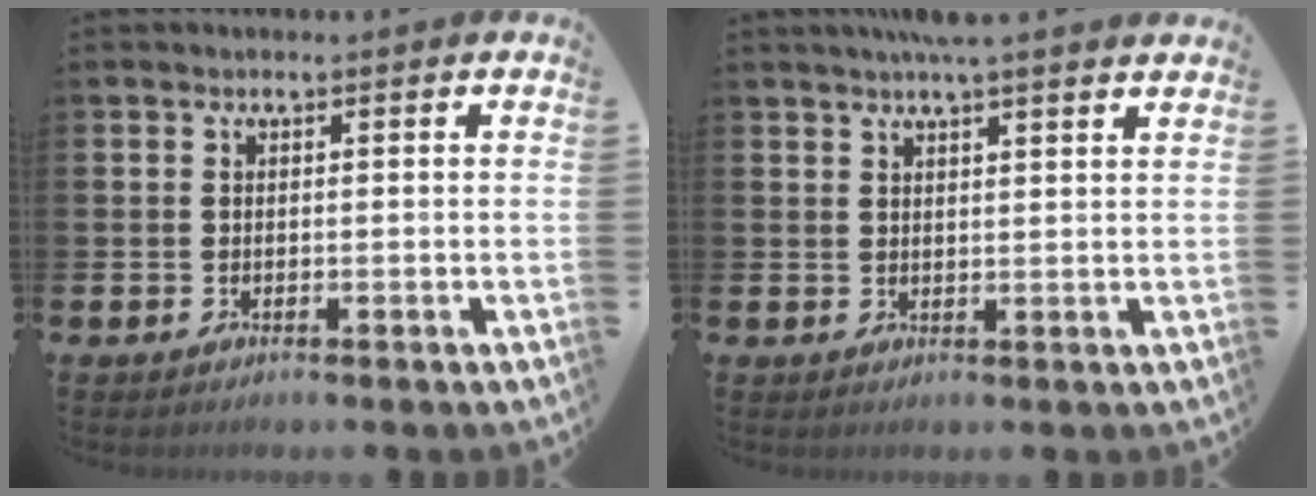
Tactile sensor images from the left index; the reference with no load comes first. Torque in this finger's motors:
{"motor_torque": [1.07, -1.07, 0.42, 0.08]}